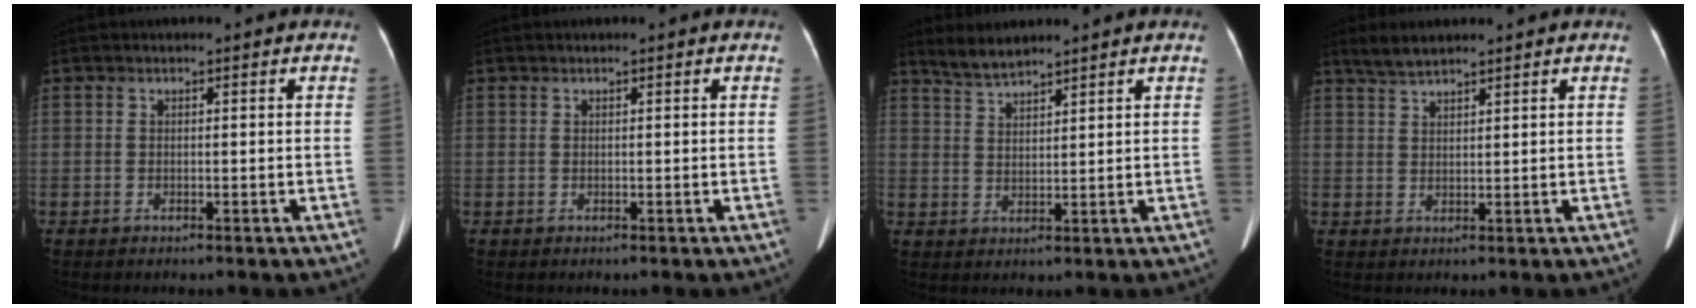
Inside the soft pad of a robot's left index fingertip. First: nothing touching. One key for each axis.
{"total": 0.0}
{"total": 3.8, "fx": 3.6, "fy": 0.3, "fz": 1.1, "tx": -0.028, "ty": 0.009, "tz": 0.075}
{"total": 3.4, "fx": 3.1, "fy": 0.5, "fz": 1.5, "tx": -0.037, "ty": 0.014, "tz": 0.061}